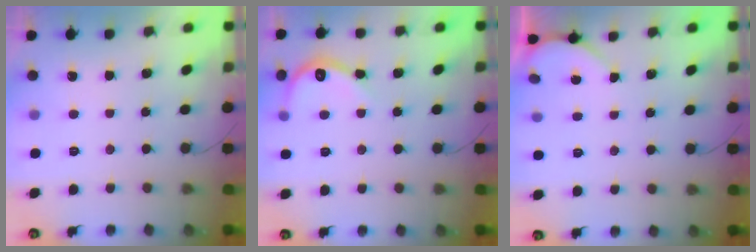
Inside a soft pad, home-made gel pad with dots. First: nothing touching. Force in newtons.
{"total": 7.4, "press": 7.4, "slide": 0.4}
{"total": 2.5, "press": 2.4, "slide": 0.3}